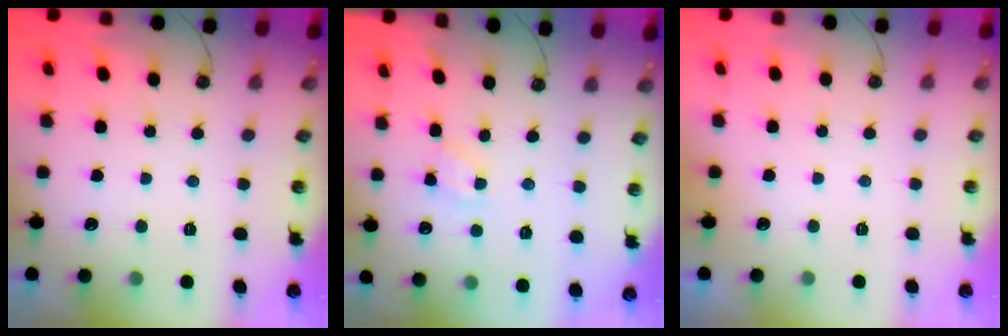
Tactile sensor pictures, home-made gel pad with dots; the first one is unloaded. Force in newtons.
{"total": 3.6, "press": 3.6, "slide": 0.5}
{"total": 0.0}